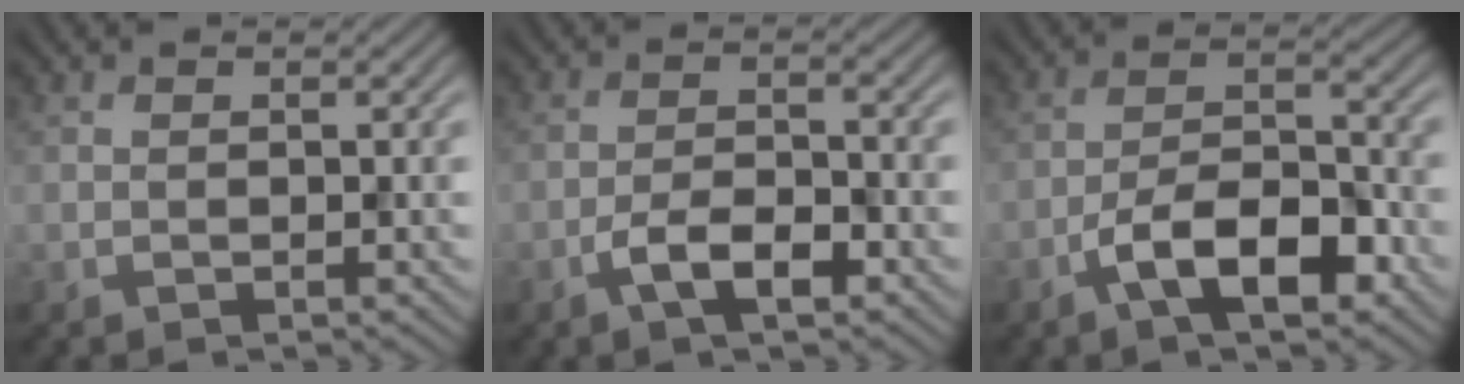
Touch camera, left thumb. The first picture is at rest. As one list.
[{"total": 4.5, "force": [-2.5, 1.7, 3.3], "torque": [-0.063, 0.002, -0.052]}, {"total": 8.5, "force": [-4.5, 3.5, 6.4], "torque": [-0.105, 0.011, -0.090]}]